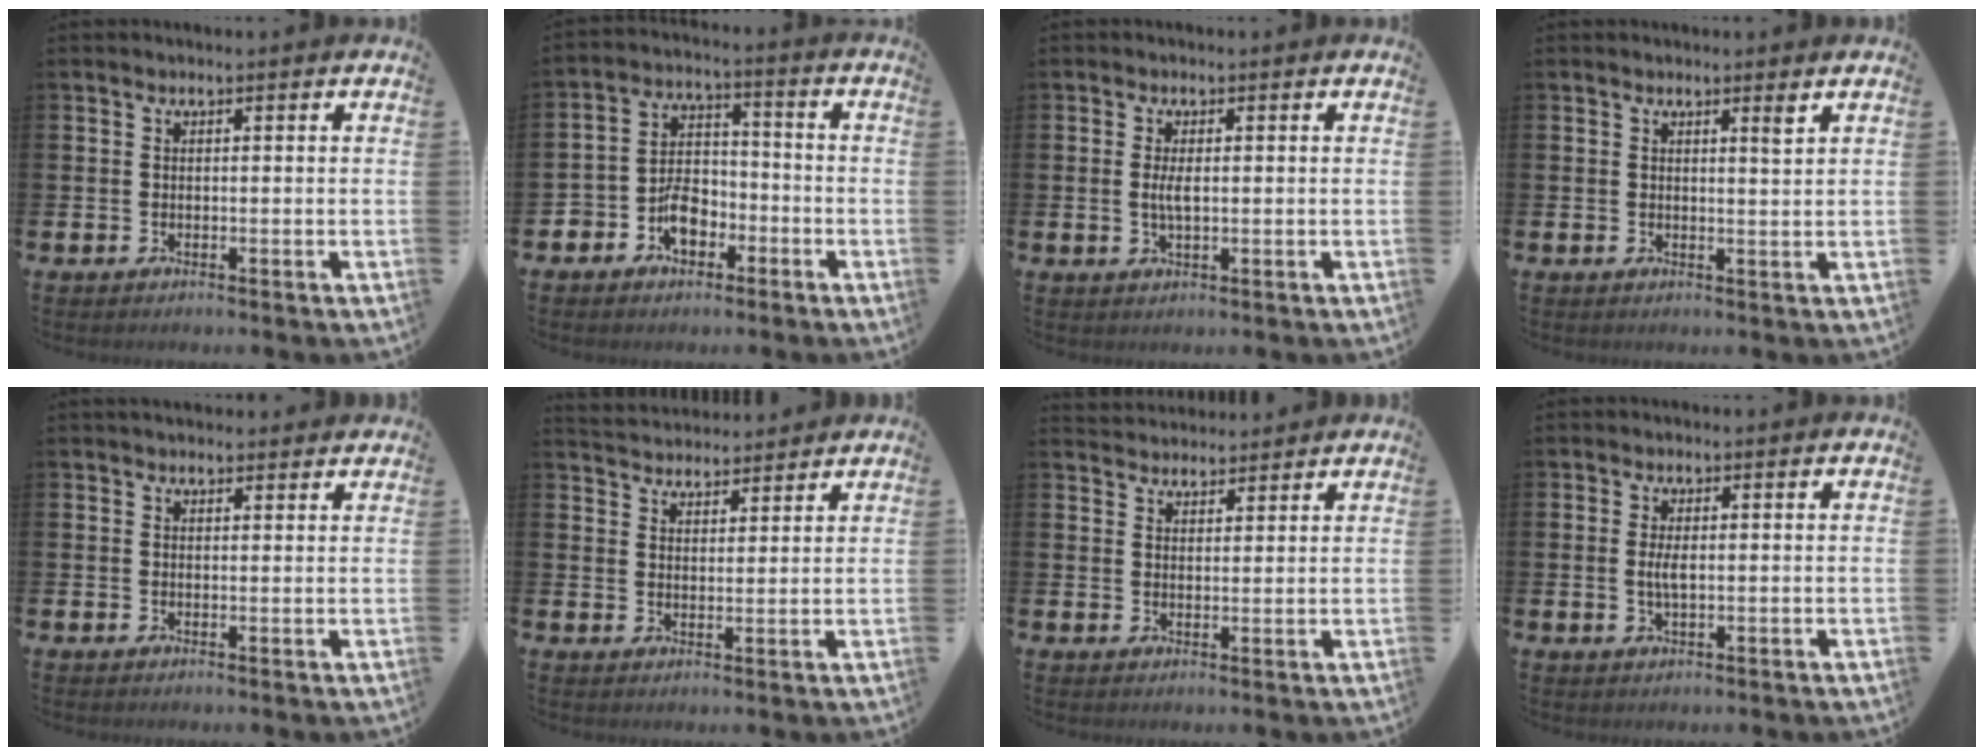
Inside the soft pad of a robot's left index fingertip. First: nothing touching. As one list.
[{"total": 6.1, "force": [-3.1, 4.0, 3.4], "torque": [-0.067, 0.013, -0.060]}, {"total": 2.4, "force": [0.1, 0.8, 2.3], "torque": [-0.038, -0.001, -0.001]}, {"total": 1.8, "force": [1.5, -0.1, 1.0], "torque": [-0.008, -0.008, 0.024]}, {"total": 1.8, "force": [1.7, 0.5, 0.2], "torque": [0.006, -0.006, 0.028]}, {"total": 4.0, "force": [3.9, 0.7, -0.4], "torque": [-0.010, -0.019, 0.072]}, {"total": 3.3, "force": [3.2, 0.7, -0.4], "torque": [0.001, -0.016, 0.059]}, {"total": 2.4, "force": [0.1, 0.8, 2.2], "torque": [-0.036, -0.001, -0.001]}]